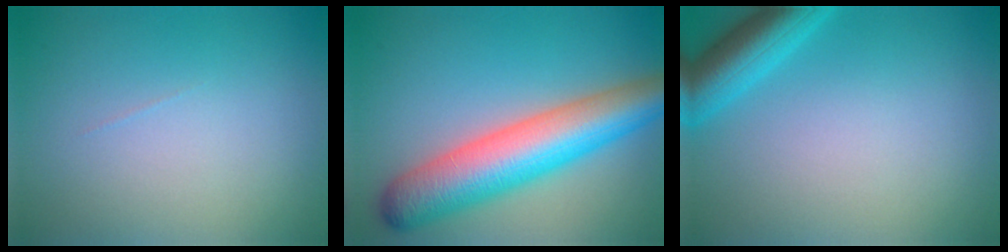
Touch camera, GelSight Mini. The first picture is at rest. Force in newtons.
{"total": 9.1, "press": 9.1, "slide": 0.3}
{"total": 4.9, "press": 4.9, "slide": 0.3}